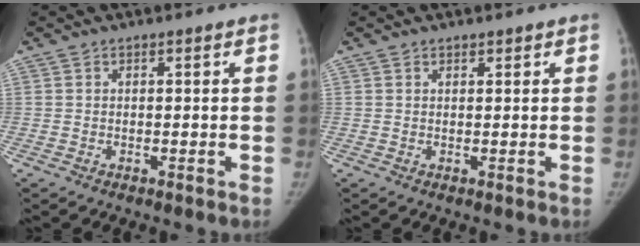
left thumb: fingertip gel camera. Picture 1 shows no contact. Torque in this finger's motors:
{"motor_torque": [-0.44, -0.26, -0.09, -0.09, -0.02]}